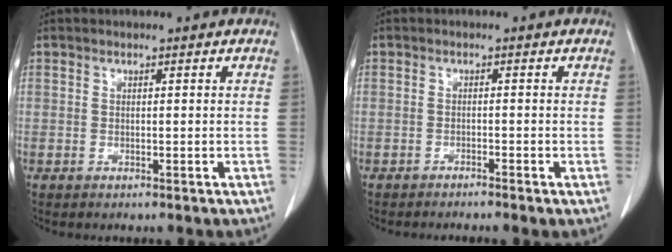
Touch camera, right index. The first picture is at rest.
{"total": 2.0, "force": [-1.7, -0.3, 1.0], "torque": [-0.013, 0.003, -0.026]}